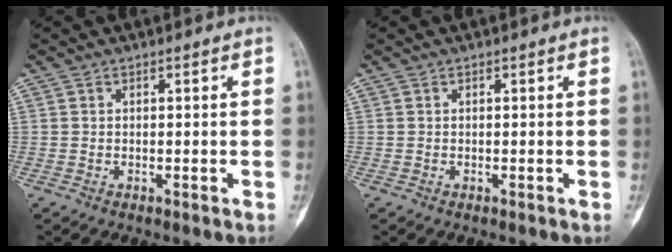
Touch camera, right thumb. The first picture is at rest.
{"total": 0.0}